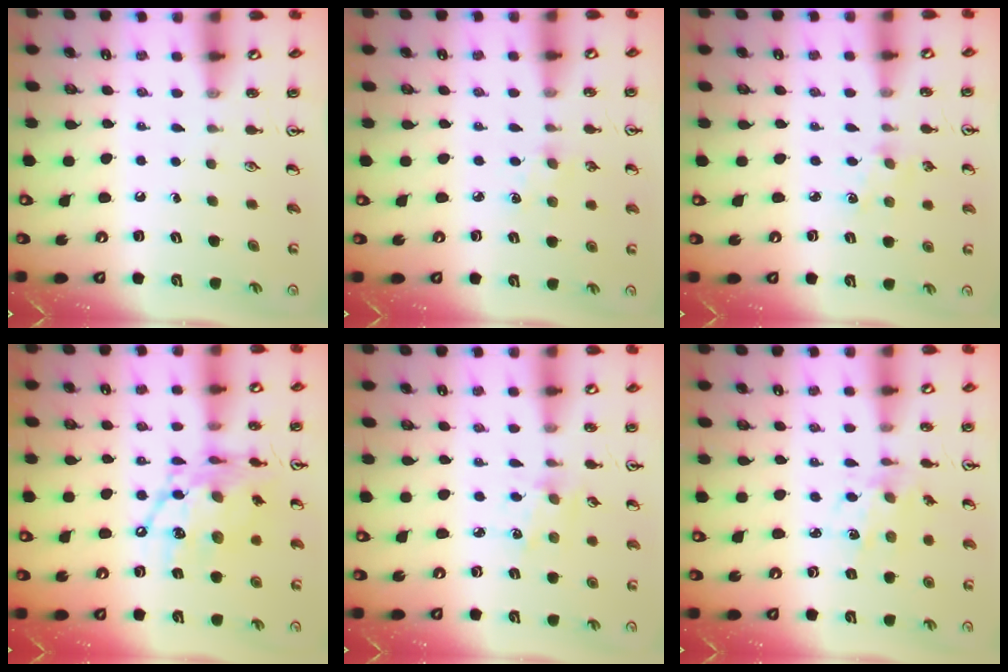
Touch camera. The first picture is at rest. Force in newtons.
{"total": 3.0, "press": 2.9, "slide": 0.4}
{"total": 2.1, "press": 2.1, "slide": 0.3}
{"total": 15.4, "press": 15.4, "slide": 1.2}
{"total": 1.9, "press": 1.9, "slide": 0.0}
{"total": 3.7, "press": 3.6, "slide": 1.0}